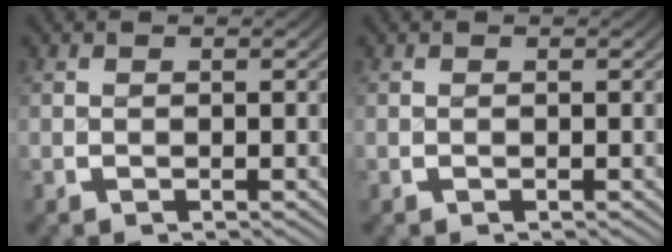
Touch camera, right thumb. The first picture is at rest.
{"total": 0.0}